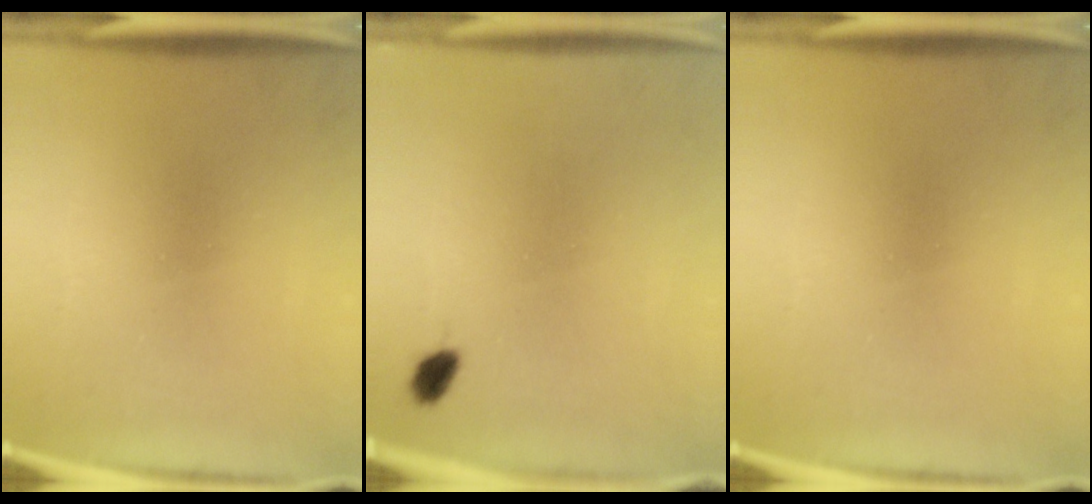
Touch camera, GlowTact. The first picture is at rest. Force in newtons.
{"total": 1.9}
{"total": 0.0}